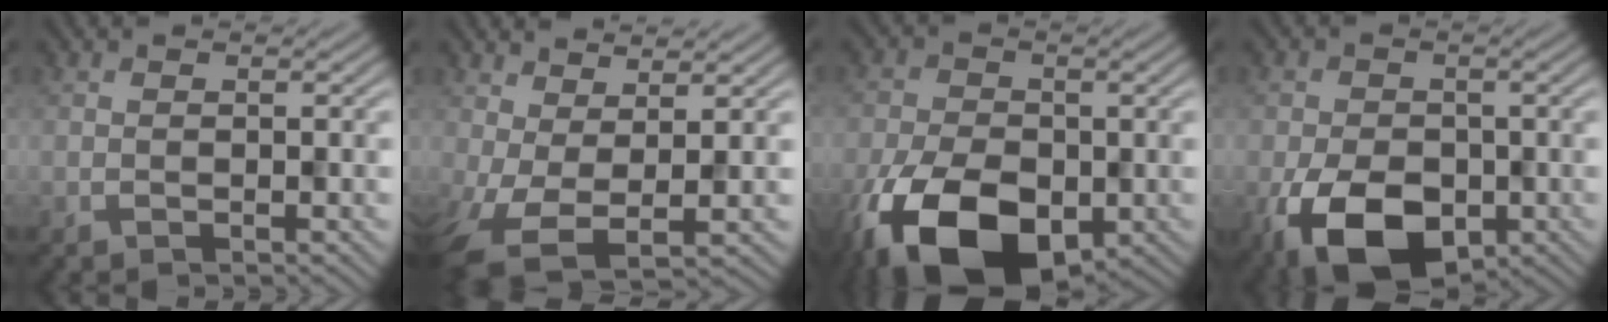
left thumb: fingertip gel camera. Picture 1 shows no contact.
{"total": 5.5, "force": [-0.2, 1.9, 5.2], "torque": [-0.113, -0.009, 0.003]}
{"total": 14.1, "force": [-6.9, 8.1, 9.3], "torque": [-0.189, -0.044, -0.118]}
{"total": 11.2, "force": [-5.0, 7.1, 7.1], "torque": [-0.136, -0.043, -0.078]}